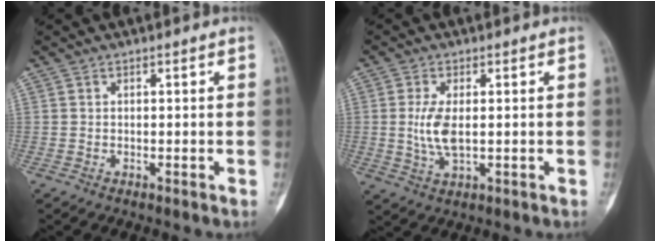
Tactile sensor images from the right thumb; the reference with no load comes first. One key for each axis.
{"total": 6.0, "fx": 0.3, "fy": 2.7, "fz": 5.3, "tx": -0.116, "ty": -0.008, "tz": 0.009}